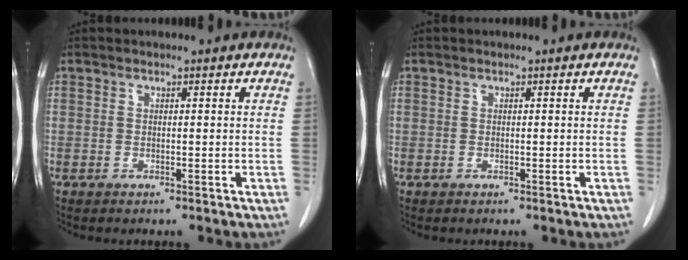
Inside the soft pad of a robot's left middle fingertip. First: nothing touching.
{"total": 0.0}